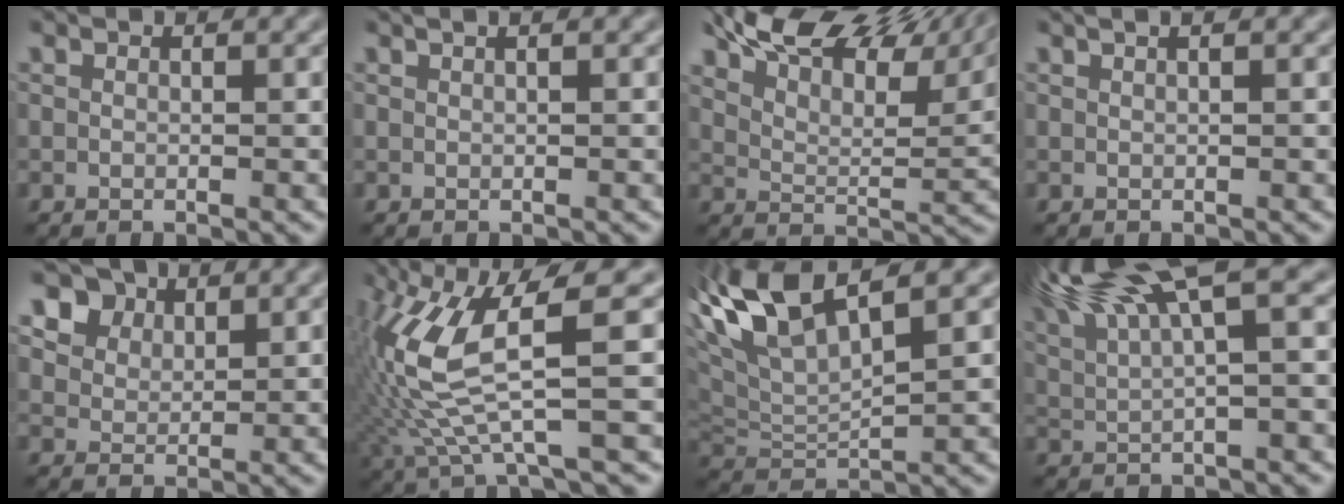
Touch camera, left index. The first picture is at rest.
{"total": 2.3, "force": [1.3, 1.1, 1.6], "torque": [-0.006, 0.003, -0.004]}
{"total": 12.9, "force": [10.4, 3.9, 6.7], "torque": [-0.119, 0.021, 0.153]}
{"total": 2.7, "force": [1.4, 1.3, 1.9], "torque": [-0.006, 0.008, -0.007]}
{"total": 6.6, "force": [4.3, 4.3, 2.5], "torque": [-0.071, 0.002, 0.079]}
{"total": 8.8, "force": [0.9, 2.0, 8.5], "torque": [-0.201, -0.012, 0.023]}
{"total": 8.7, "force": [5.1, 2.6, 6.5], "torque": [-0.143, 0.023, 0.095]}
{"total": 11.4, "force": [6.6, 3.1, 8.8], "torque": [-0.153, 0.029, 0.106]}